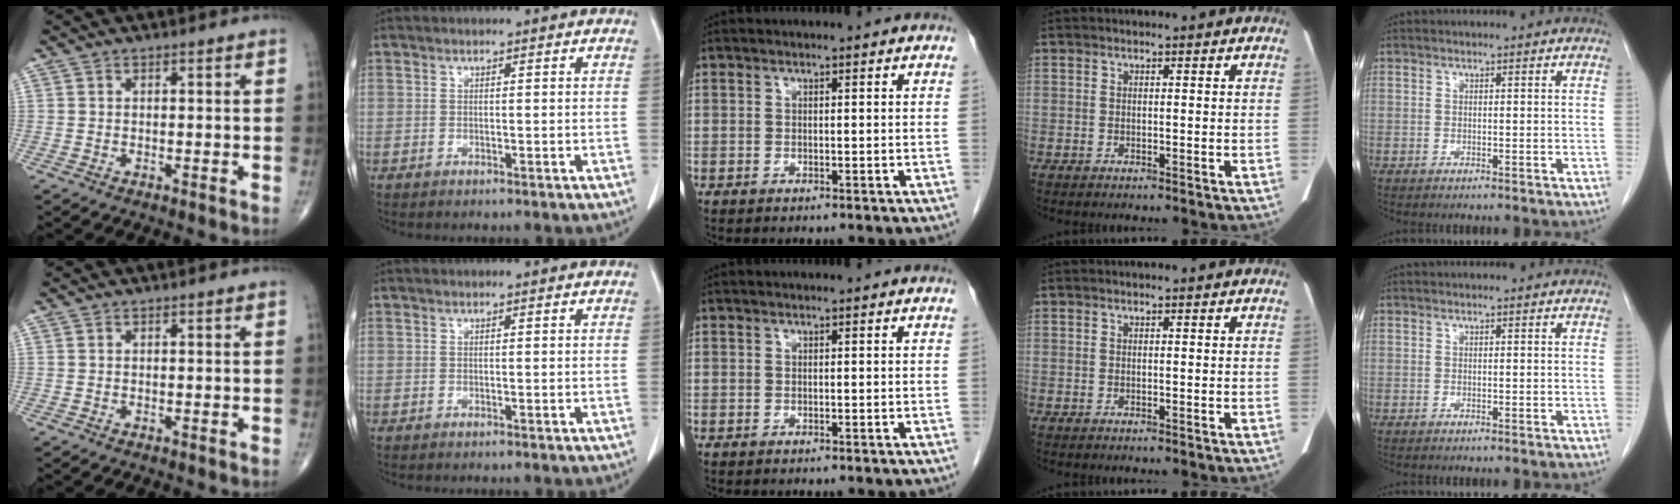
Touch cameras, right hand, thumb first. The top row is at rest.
{}